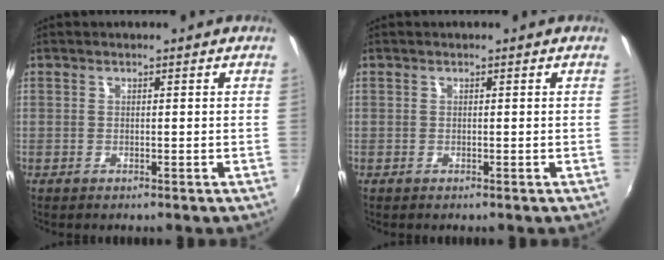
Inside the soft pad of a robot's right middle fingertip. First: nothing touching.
{"total": 0.0}